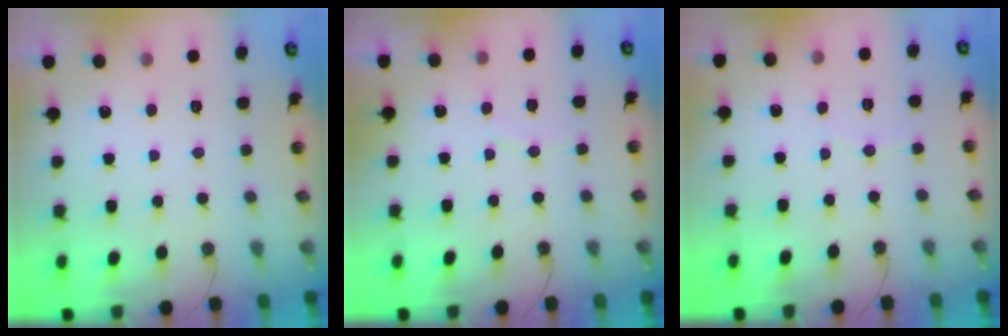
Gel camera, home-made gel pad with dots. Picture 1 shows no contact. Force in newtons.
{"total": 4.1, "press": 4.1, "slide": 0.5}
{"total": 3.2, "press": 3.1, "slide": 0.3}